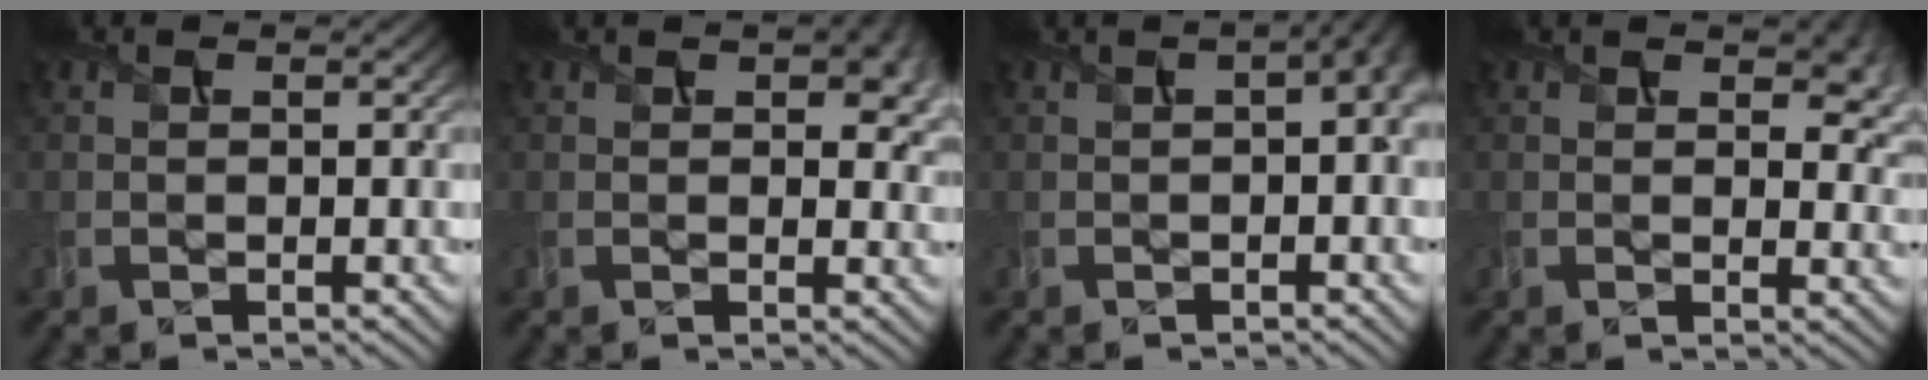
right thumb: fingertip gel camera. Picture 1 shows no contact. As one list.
[{"total": 6.1, "force": [2.0, 3.3, 4.7], "torque": [-0.071, -0.002, 0.035]}, {"total": 6.3, "force": [0.6, 2.3, 5.8], "torque": [-0.072, 0.009, 0.009]}, {"total": 6.2, "force": [2.8, 3.2, 4.5], "torque": [-0.070, -0.004, 0.048]}]